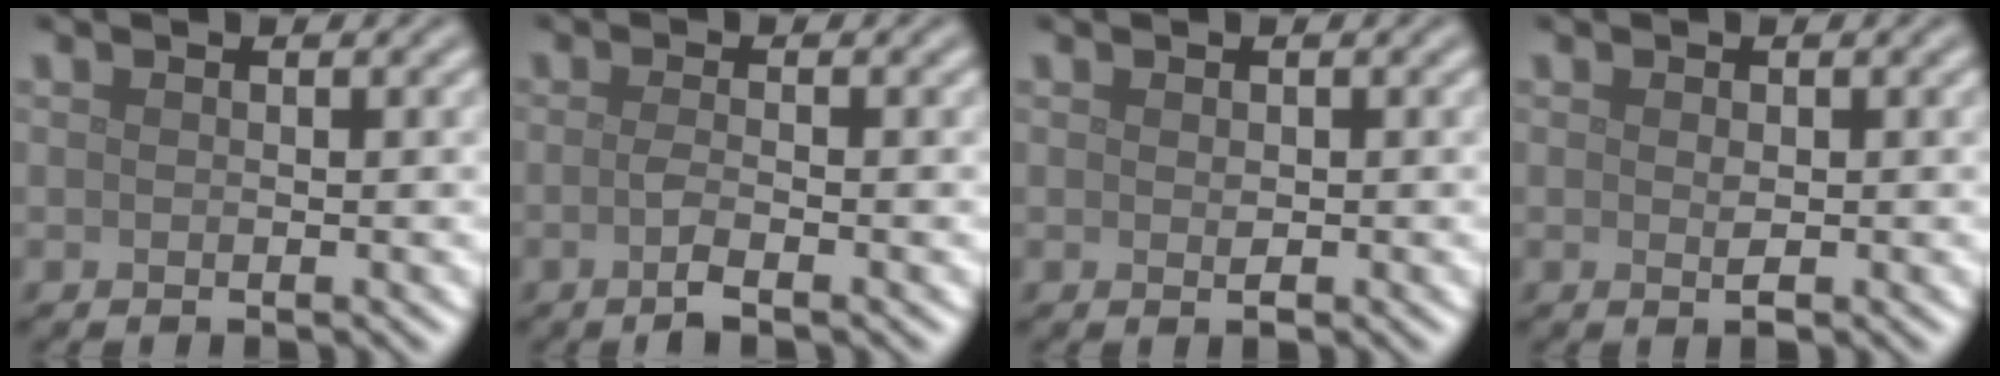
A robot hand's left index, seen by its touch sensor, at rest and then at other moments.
{"total": 2.2, "force": [-0.7, 0.6, 2.0], "torque": [-0.034, -0.001, -0.021]}
{"total": 0.9, "force": [-0.1, 0.4, 0.8], "torque": [-0.014, -0.002, 0.000]}
{"total": 1.1, "force": [0.0, 0.4, 1.0], "torque": [-0.019, -0.003, 0.001]}